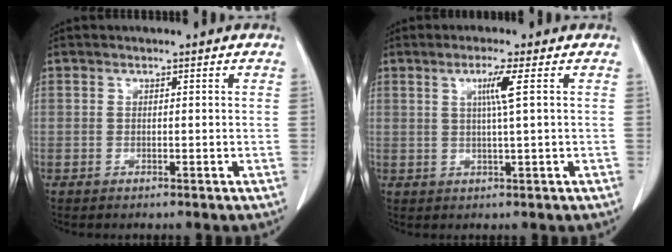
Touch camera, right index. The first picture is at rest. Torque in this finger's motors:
{"motor_torque": [0.37, 0.33, 0.08, 0.06]}